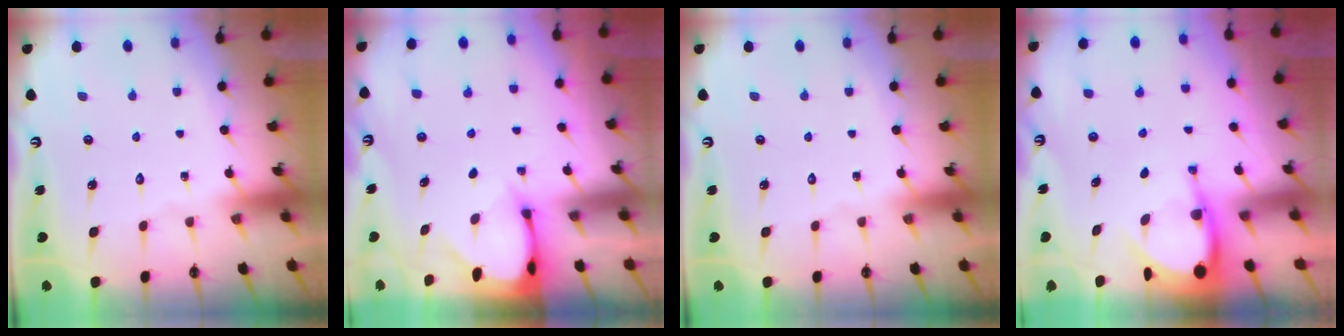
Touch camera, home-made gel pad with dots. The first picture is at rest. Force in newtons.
{"total": 2.7, "press": 2.7, "slide": 0.2}
{"total": 0.0}
{"total": 5.4, "press": 5.4, "slide": 0.5}